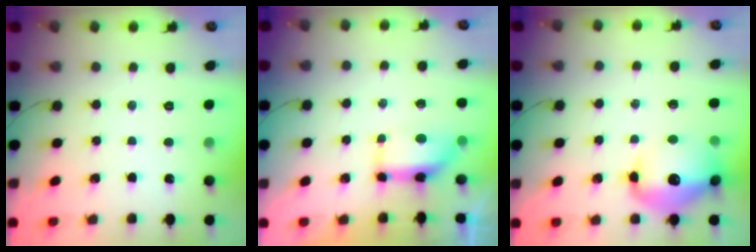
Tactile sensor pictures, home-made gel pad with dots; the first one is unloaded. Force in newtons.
{"total": 6.8, "press": 6.8, "slide": 0.6}
{"total": 14.5, "press": 13.9, "slide": 4.2}